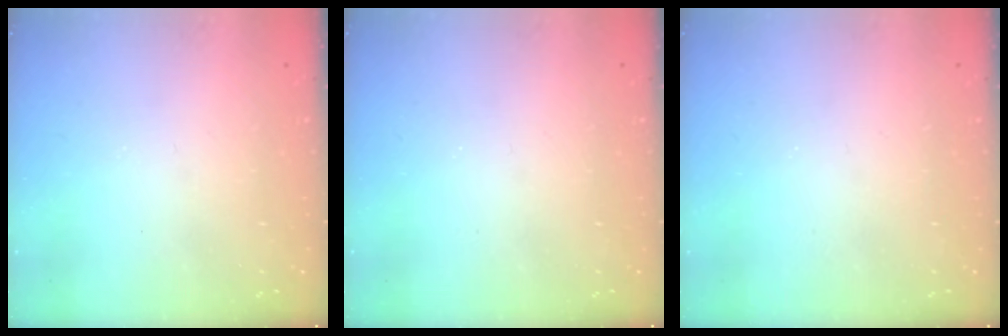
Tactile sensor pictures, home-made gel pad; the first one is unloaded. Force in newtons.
{"total": 0.0}
{"total": 0.0}